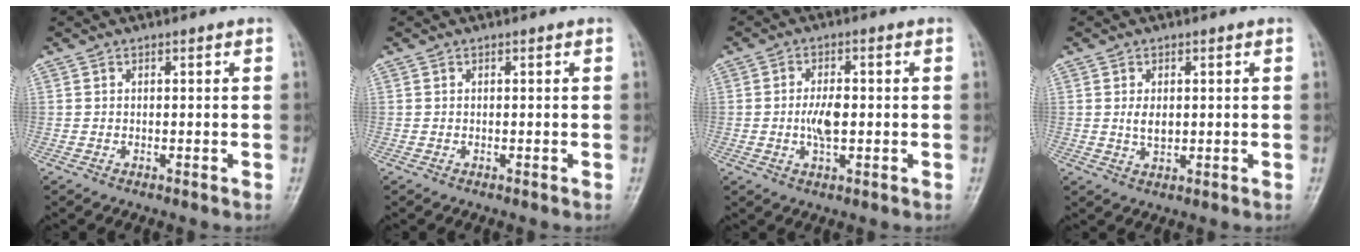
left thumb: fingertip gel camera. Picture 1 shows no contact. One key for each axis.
{"total": 0.0}
{"total": 5.7, "fx": -0.4, "fy": 2.7, "fz": 5.0, "tx": -0.093, "ty": 0.003, "tz": -0.009}
{"total": 3.6, "fx": 0.4, "fy": 2.2, "fz": 2.8, "tx": -0.045, "ty": -0.002, "tz": 0.011}